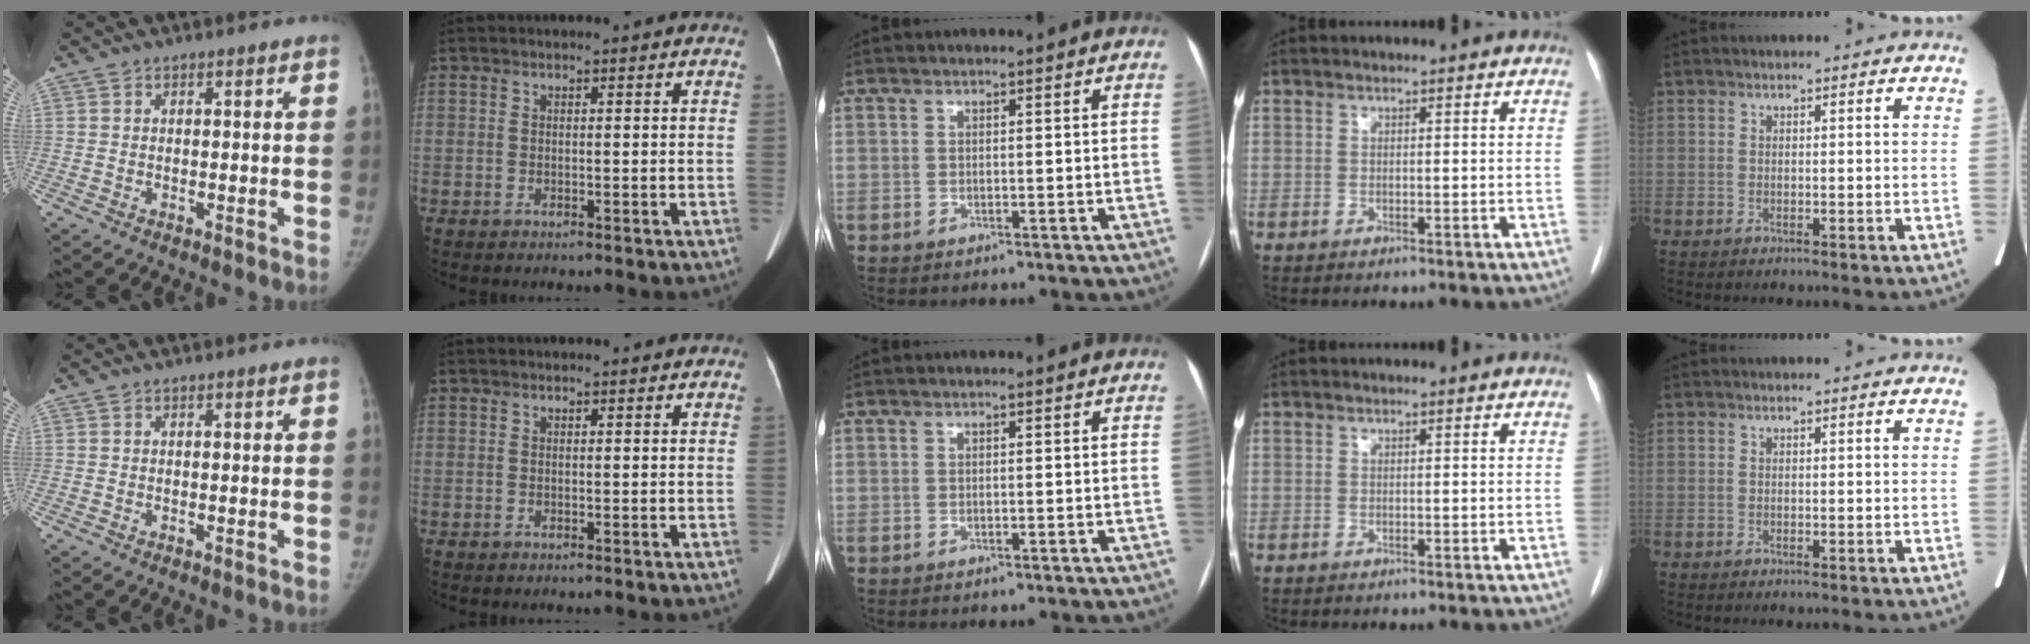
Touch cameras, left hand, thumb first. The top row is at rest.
{"index": {"total": 1.3, "force": [1.2, 0.2, 0.5], "torque": [-0.003, 0.002, 0.009]}}